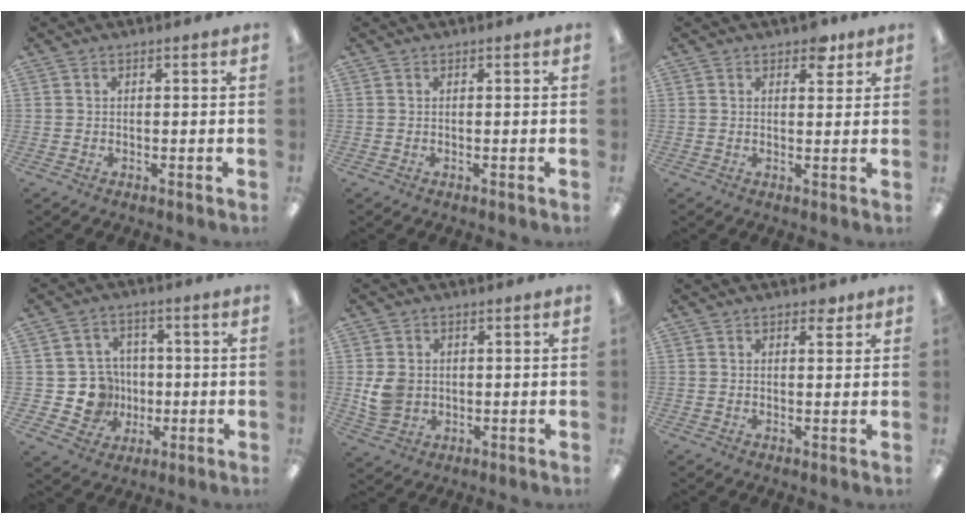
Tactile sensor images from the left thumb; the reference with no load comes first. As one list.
[{"total": 0.0}, {"total": 4.3, "force": [2.7, 2.3, 2.4], "torque": [-0.020, -0.006, 0.043]}, {"total": 9.8, "force": [-0.9, 9.4, 2.8], "torque": [-0.067, 0.010, -0.006]}, {"total": 5.8, "force": [0.5, 5.1, 2.7], "torque": [-0.045, 0.005, 0.012]}, {"total": 2.7, "force": [1.9, 1.4, 1.3], "torque": [-0.005, -0.007, 0.028]}]